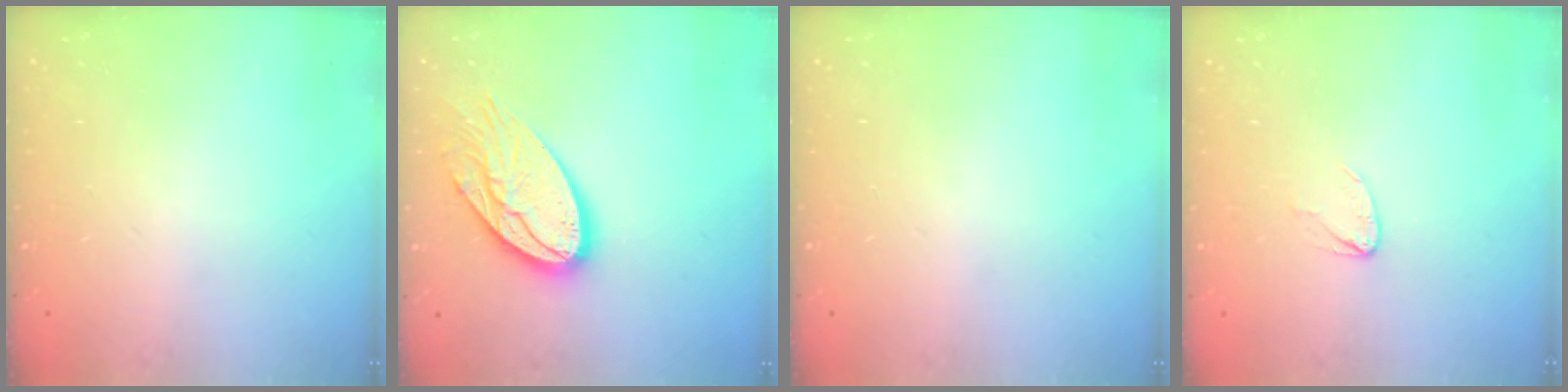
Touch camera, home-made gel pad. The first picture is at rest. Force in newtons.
{"total": 17.5, "press": 17.5, "slide": 1.0}
{"total": 0.0}
{"total": 2.7, "press": 2.7, "slide": 0.3}